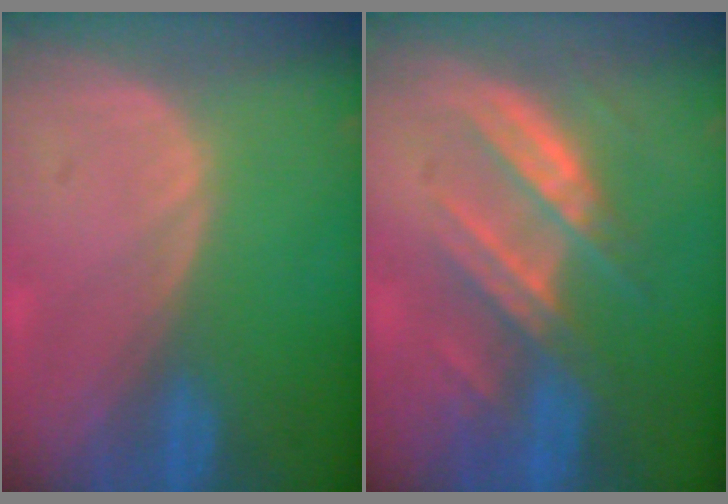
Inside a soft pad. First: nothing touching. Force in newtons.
{"total": 7.5, "press": 7.2, "slide": 1.9}